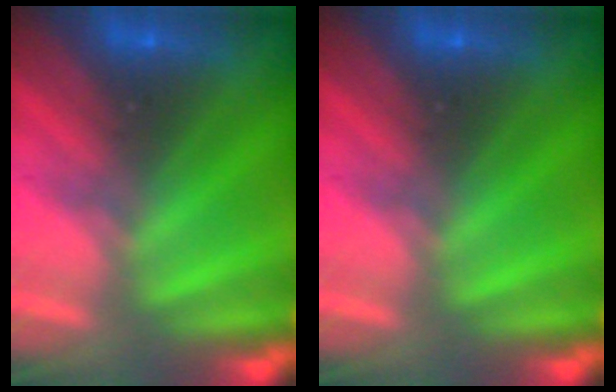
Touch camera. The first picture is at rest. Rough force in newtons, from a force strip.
{"total": 0.0}